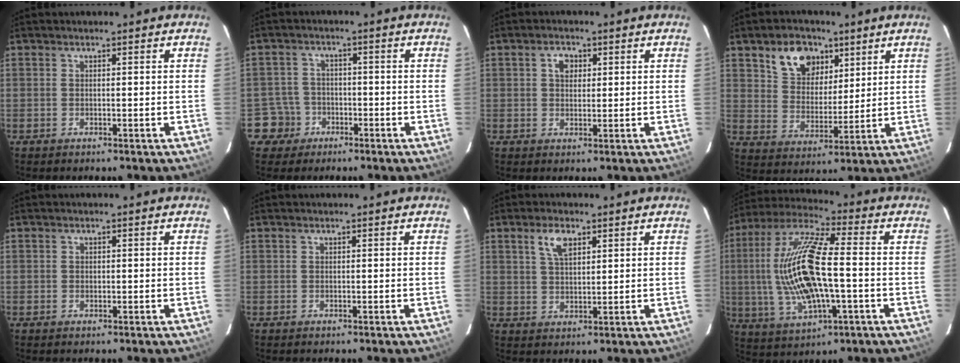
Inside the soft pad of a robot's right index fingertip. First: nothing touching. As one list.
[{"total": 5.1, "force": [-2.4, 4.5, -0.2], "torque": [-0.003, 0.022, -0.045]}, {"total": 3.1, "force": [1.0, 2.3, 1.7], "torque": [-0.026, 0.010, 0.017]}, {"total": 10.5, "force": [5.9, 7.1, 5.0], "torque": [-0.095, 0.026, 0.112]}, {"total": 0.6, "force": [-0.1, 0.5, 0.3], "torque": [-0.004, 0.002, -0.001]}, {"total": 0.0}, {"total": 4.9, "force": [2.6, 2.3, 3.5], "torque": [-0.064, 0.009, 0.051]}, {"total": 18.9, "force": [-1.1, 6.0, 17.9], "torque": [-0.350, 0.001, -0.018]}]